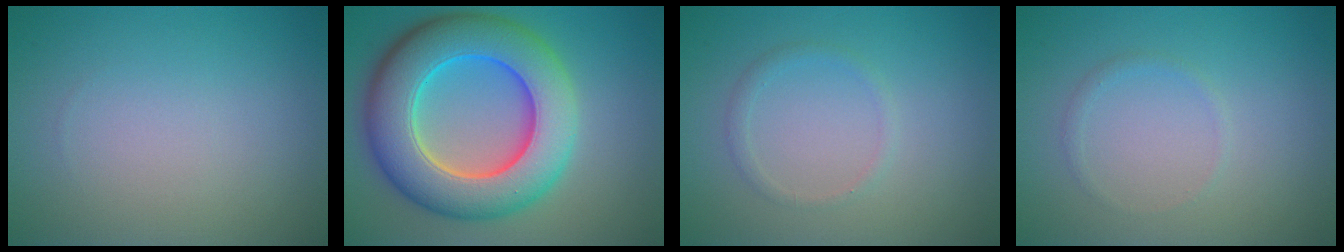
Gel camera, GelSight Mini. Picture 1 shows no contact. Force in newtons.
{"total": 11.5, "press": 11.5, "slide": 0.4}
{"total": 1.1, "press": 1.1, "slide": 0.0}
{"total": 0.7, "press": 0.7, "slide": 0.0}